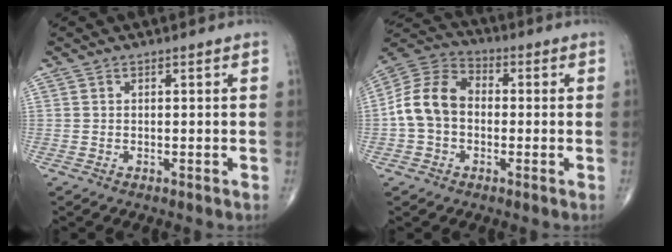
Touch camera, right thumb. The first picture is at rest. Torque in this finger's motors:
{"motor_torque": [-0.12, 0.32, 0.13, -0.05, 0.14]}